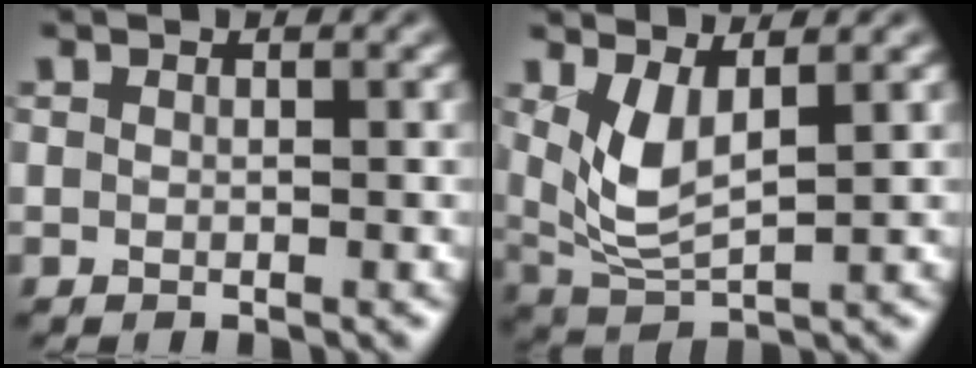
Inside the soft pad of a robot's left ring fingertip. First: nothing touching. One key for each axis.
{"total": 4.0, "fx": 1.4, "fy": 1.5, "fz": 3.5, "tx": -0.082, "ty": -0.010, "tz": 0.037}